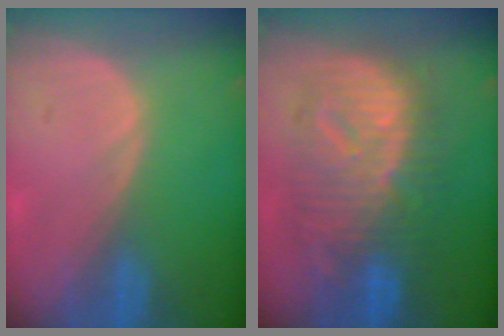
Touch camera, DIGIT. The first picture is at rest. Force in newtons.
{"total": 12.0, "press": 11.9, "slide": 1.3}